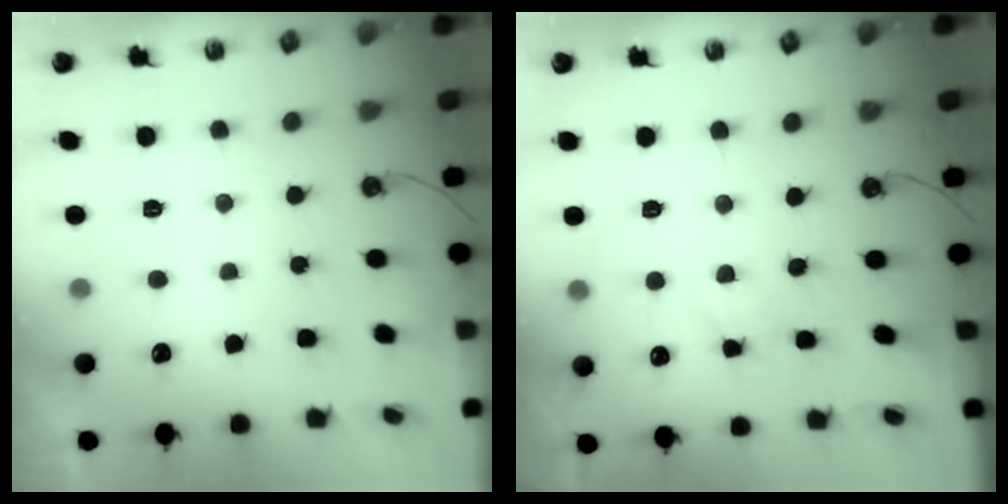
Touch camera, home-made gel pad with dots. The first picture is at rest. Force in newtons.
{"total": 3.1, "press": 3.0, "slide": 0.5}